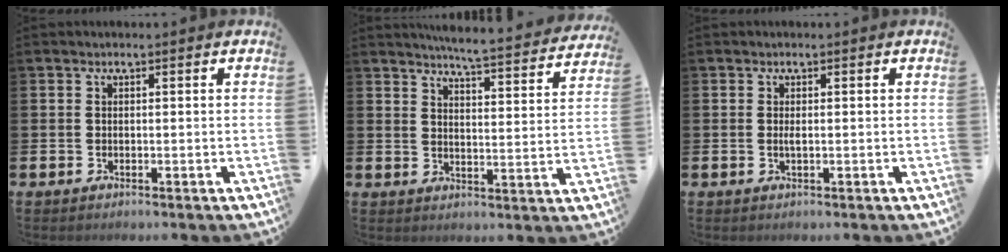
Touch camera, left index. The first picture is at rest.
{"total": 6.0, "force": [5.8, -0.3, 1.5], "torque": [-0.034, -0.047, 0.096]}
{"total": 0.7, "force": [0.0, 0.1, 0.7], "torque": [-0.018, 0.001, 0.002]}